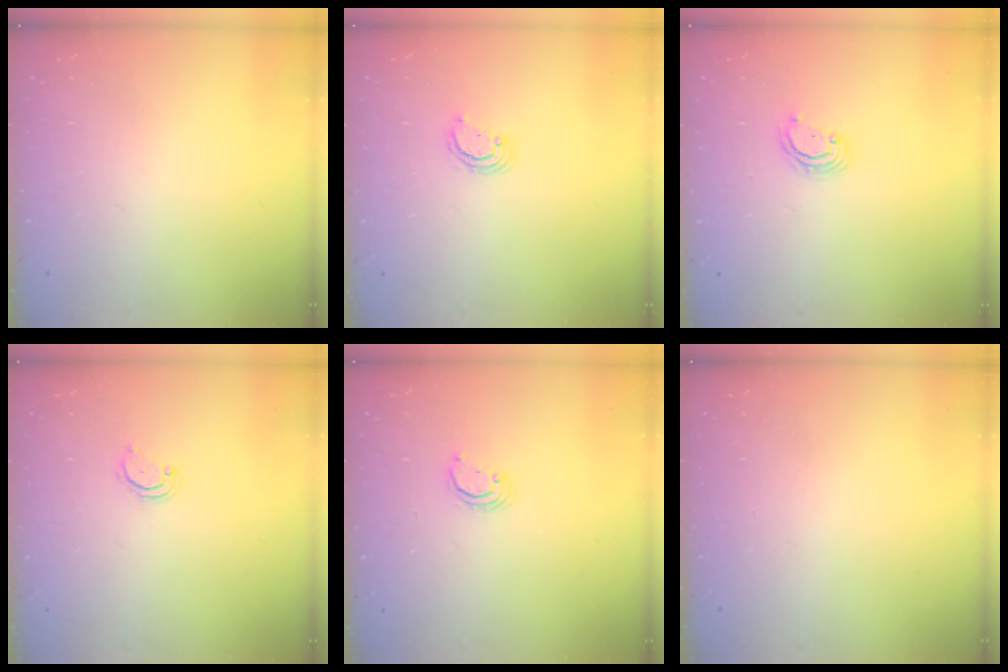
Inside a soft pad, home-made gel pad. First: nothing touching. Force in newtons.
{"total": 2.9, "press": 2.9, "slide": 0.3}
{"total": 3.8, "press": 3.8, "slide": 0.2}
{"total": 3.3, "press": 3.3, "slide": 0.2}
{"total": 2.7, "press": 2.7, "slide": 0.2}
{"total": 0.0}